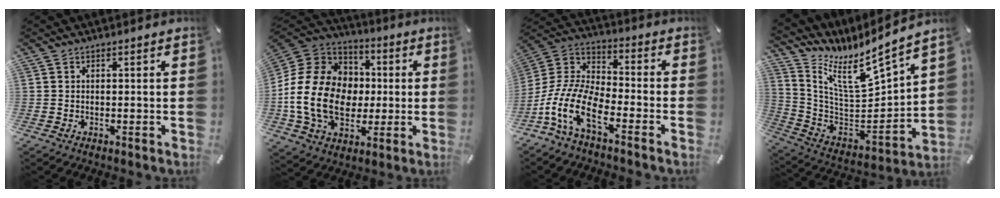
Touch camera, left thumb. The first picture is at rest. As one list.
[{"total": 20.4, "force": [-2.4, 16.4, 11.9], "torque": [-0.242, 0.023, -0.038]}, {"total": 13.5, "force": [-7.9, 5.7, 9.2], "torque": [-0.219, 0.004, -0.155]}, {"total": 11.7, "force": [9.6, 3.1, 5.9], "torque": [-0.120, -0.110, 0.160]}]